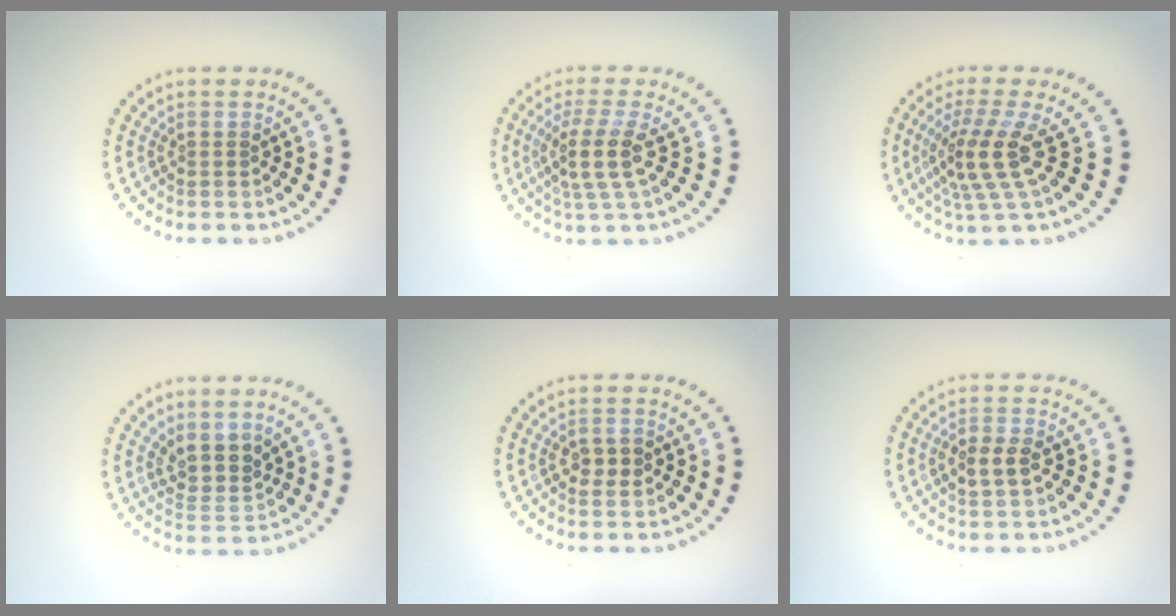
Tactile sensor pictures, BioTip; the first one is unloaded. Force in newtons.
{"total": 3.5, "press": 2.7, "slide": 2.2}
{"total": 4.1, "press": 2.9, "slide": 2.9}
{"total": 2.9, "press": 2.3, "slide": 1.7}
{"total": 2.0, "press": 2.0, "slide": 0.0}
{"total": 2.4, "press": 2.4, "slide": 0.3}